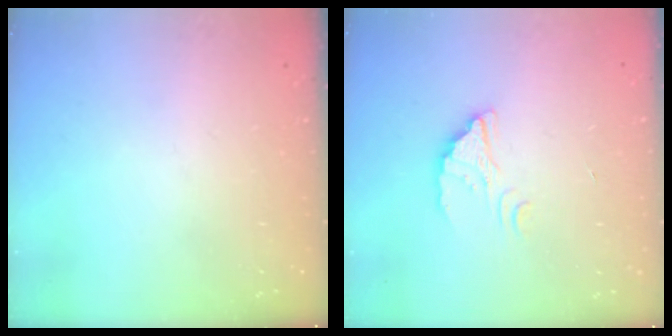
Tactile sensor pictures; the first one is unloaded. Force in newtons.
{"total": 2.1, "press": 2.1, "slide": 0.2}